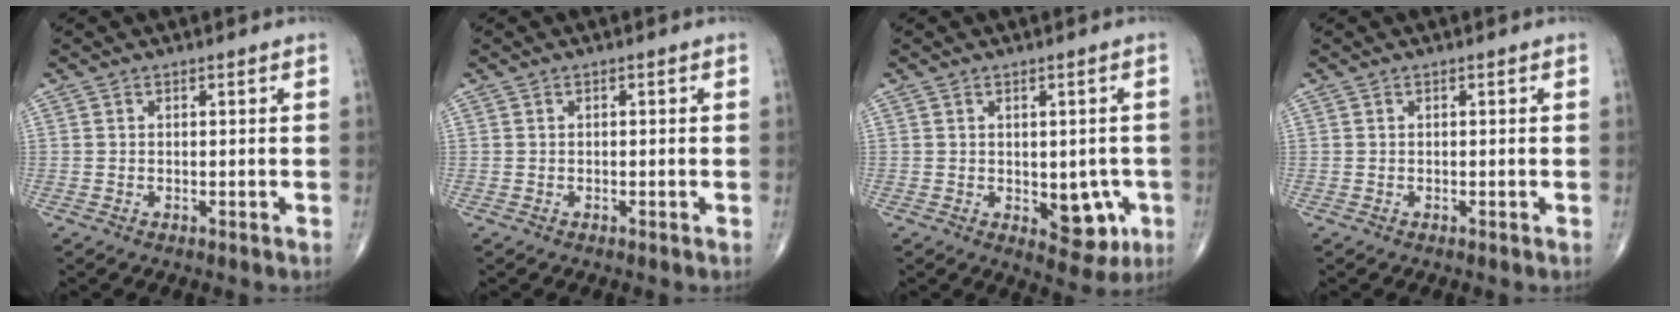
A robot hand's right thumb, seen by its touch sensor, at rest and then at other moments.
{"total": 0.0}
{"total": 7.3, "force": [-1.6, 4.3, 5.7], "torque": [-0.030, 0.000, -0.009]}
{"total": 0.0}